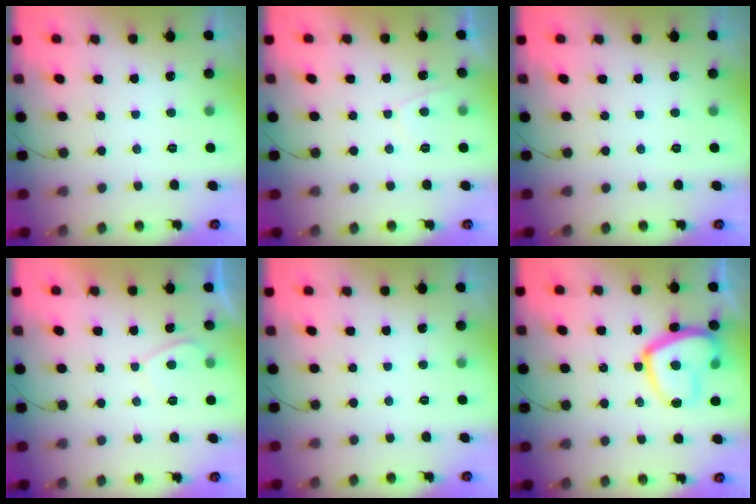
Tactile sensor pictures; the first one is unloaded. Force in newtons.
{"total": 1.1, "press": 0.9, "slide": 0.6}
{"total": 0.0}
{"total": 1.5, "press": 1.4, "slide": 0.6}
{"total": 0.0}
{"total": 16.1, "press": 16.1, "slide": 1.6}